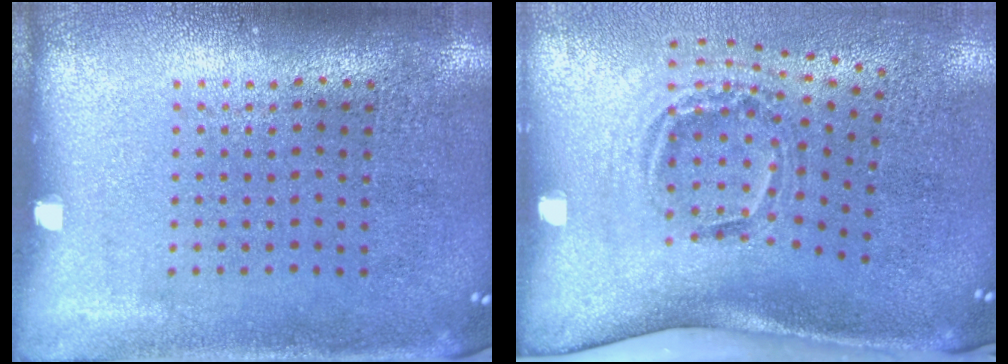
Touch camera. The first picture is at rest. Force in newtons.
{"total": 2.1, "press": 1.2, "slide": 1.7}